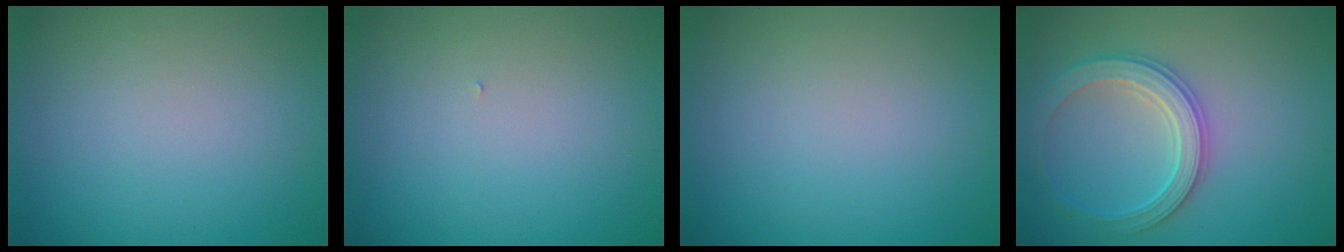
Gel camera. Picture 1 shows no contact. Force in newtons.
{"total": 0.0}
{"total": 0.0}
{"total": 3.7, "press": 3.6, "slide": 0.6}